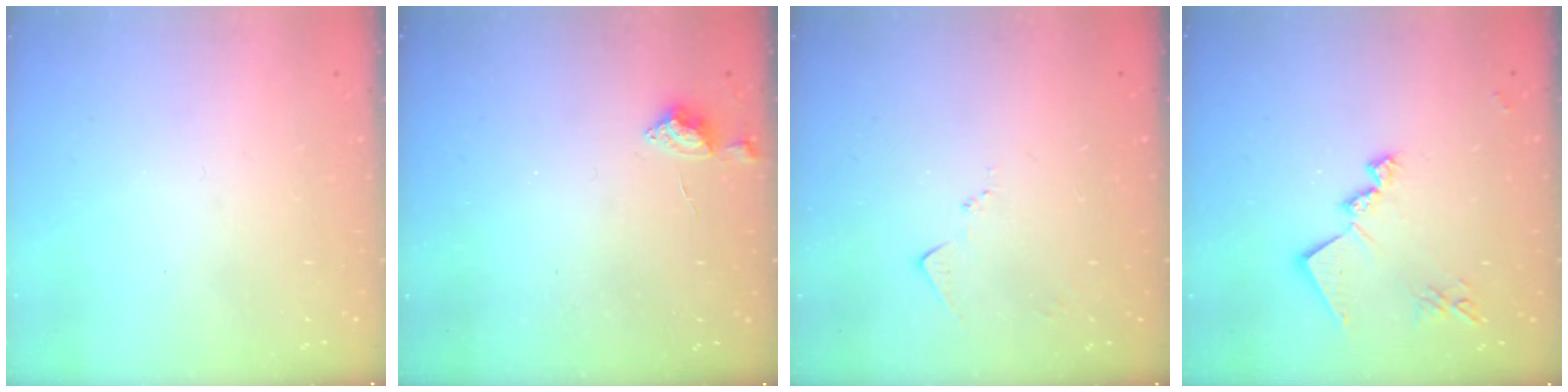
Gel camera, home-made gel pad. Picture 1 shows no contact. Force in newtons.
{"total": 5.2, "press": 5.2, "slide": 0.6}
{"total": 6.6, "press": 6.6, "slide": 0.7}
{"total": 14.1, "press": 14.1, "slide": 0.6}